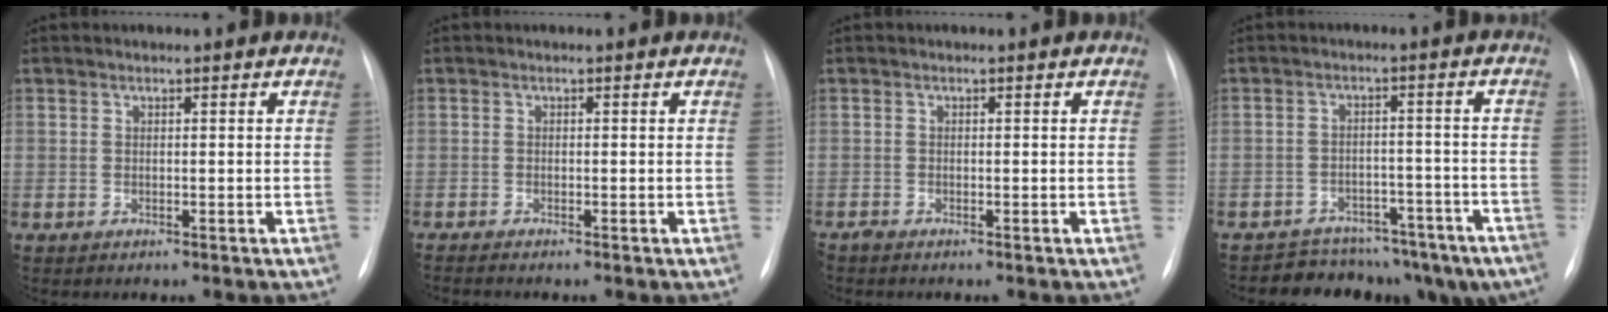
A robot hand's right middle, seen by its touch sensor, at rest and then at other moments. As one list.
[{"total": 2.0, "force": [-1.8, -0.1, 0.8], "torque": [-0.013, -0.003, -0.028]}, {"total": 0.7, "force": [-0.7, 0.1, 0.1], "torque": [-0.006, -0.001, -0.014]}, {"total": 13.0, "force": [-11.2, 5.9, 2.8], "torque": [-0.014, 0.041, -0.136]}]